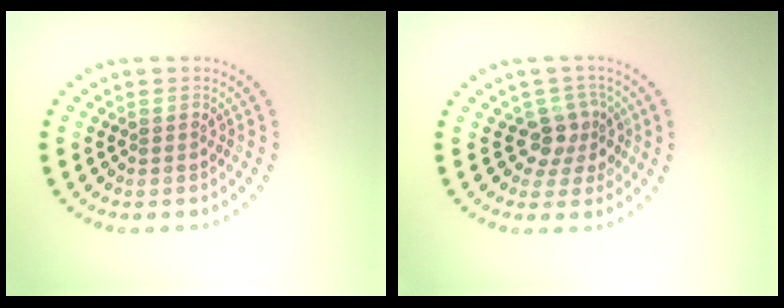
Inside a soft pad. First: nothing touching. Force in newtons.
{"total": 2.8, "press": 2.1, "slide": 1.8}